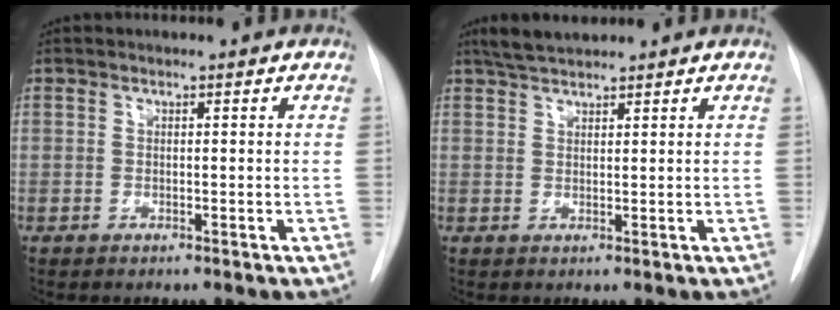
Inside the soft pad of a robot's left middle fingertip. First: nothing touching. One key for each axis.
{"total": 3.4, "fx": 3.1, "fy": 0.7, "fz": 1.3, "tx": -0.027, "ty": 0.012, "tz": 0.057}